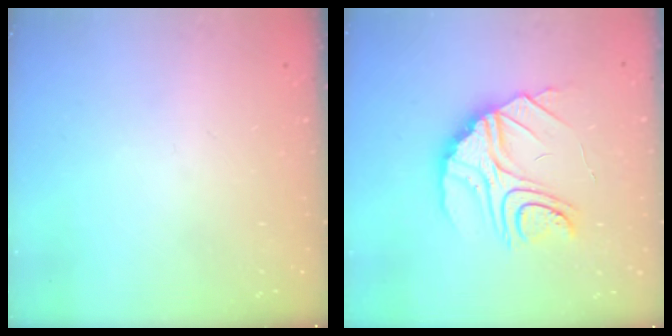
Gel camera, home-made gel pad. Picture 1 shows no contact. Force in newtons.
{"total": 12.9, "press": 12.9, "slide": 1.1}